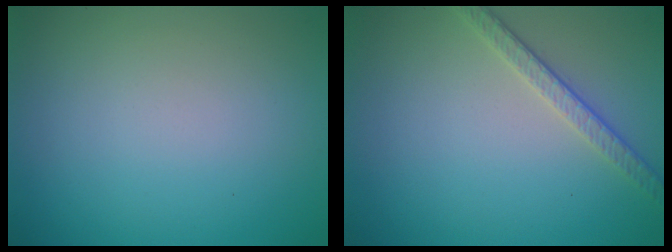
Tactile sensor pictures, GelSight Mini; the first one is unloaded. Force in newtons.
{"total": 2.5, "press": 2.2, "slide": 1.2}